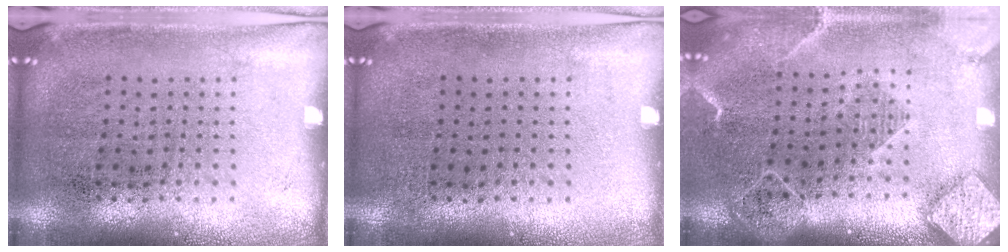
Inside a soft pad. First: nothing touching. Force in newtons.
{"total": 0.0}
{"total": 2.1, "press": 1.9, "slide": 1.0}